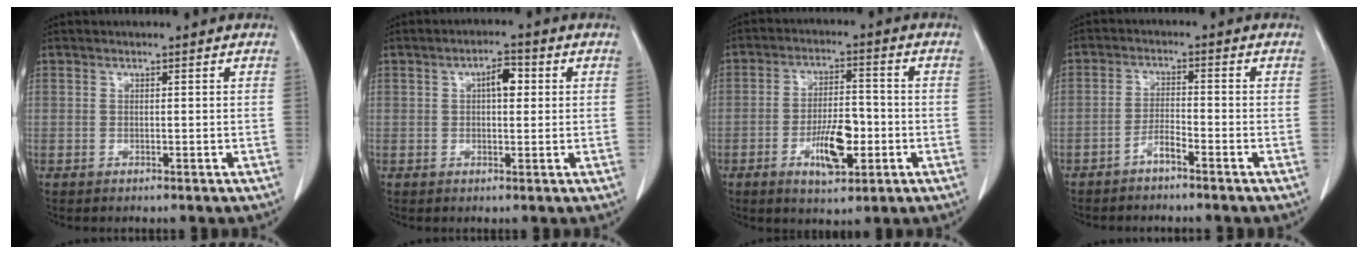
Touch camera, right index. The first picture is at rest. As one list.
[{"total": 3.7, "force": [0.9, 1.5, 3.2], "torque": [-0.052, 0.010, 0.012]}, {"total": 8.5, "force": [-2.8, 3.1, 7.4], "torque": [-0.133, 0.003, -0.044]}, {"total": 2.8, "force": [-2.2, 0.2, 1.7], "torque": [-0.034, 0.004, -0.043]}]